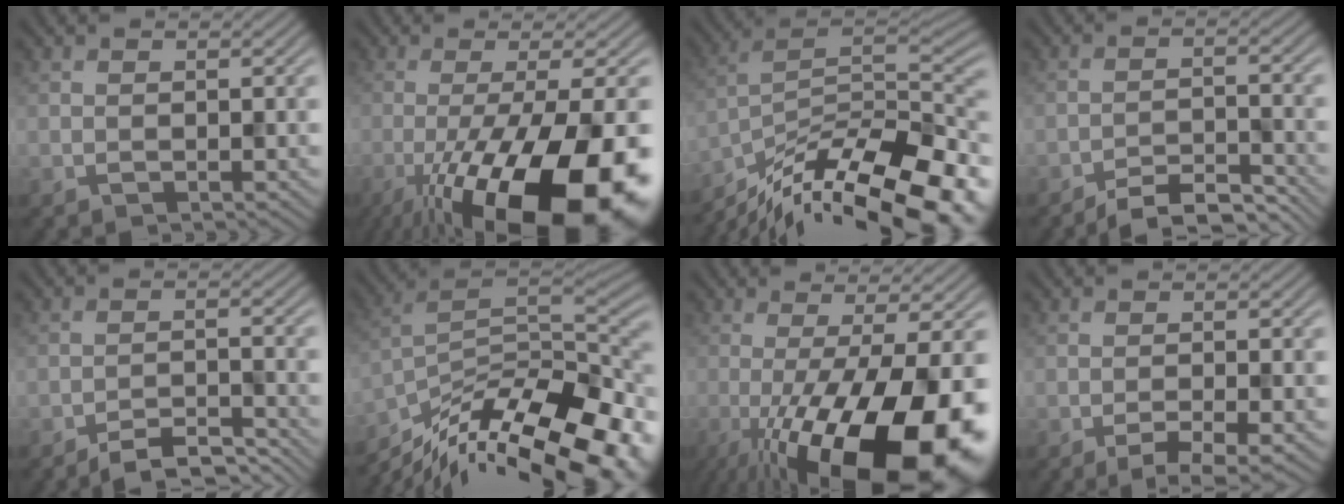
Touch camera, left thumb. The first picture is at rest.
{"total": 19.9, "force": [-8.5, 5.9, 17.0], "torque": [-0.271, -0.021, -0.134]}
{"total": 18.1, "force": [-13.3, 6.1, 10.7], "torque": [-0.176, -0.014, -0.211]}
{"total": 6.5, "force": [-5.7, 1.1, 2.8], "torque": [-0.048, -0.001, -0.094]}
{"total": 5.6, "force": [-4.9, 1.0, 2.5], "torque": [-0.040, 0.002, -0.081]}
{"total": 17.5, "force": [-11.7, 6.3, 11.4], "torque": [-0.213, -0.005, -0.191]}
{"total": 19.1, "force": [-6.5, 5.9, 17.0], "torque": [-0.263, -0.024, -0.099]}
{"total": 3.6, "force": [-2.1, 0.5, 2.9], "torque": [-0.047, 0.003, -0.036]}